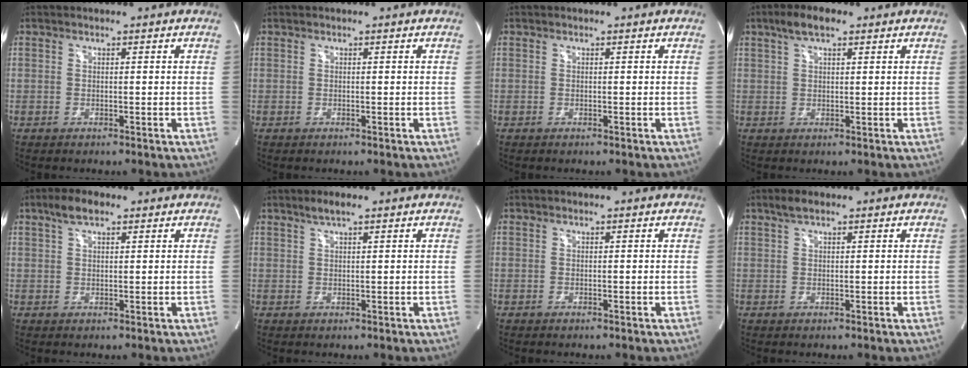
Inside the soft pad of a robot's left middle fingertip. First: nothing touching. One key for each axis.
{"total": 0.0}
{"total": 0.0}
{"total": 4.5, "fx": 2.8, "fy": 1.5, "fz": 3.2, "tx": -0.068, "ty": 0.017, "tz": 0.053}
{"total": 3.9, "fx": 2.5, "fy": 1.6, "fz": 2.6, "tx": -0.057, "ty": 0.014, "tz": 0.048}
{"total": 2.3, "fx": 1.7, "fy": 0.3, "fz": 1.6, "tx": -0.037, "ty": 0.006, "tz": 0.032}
{"total": 0.0}
{"total": 2.2, "fx": 1.5, "fy": 0.6, "fz": 1.4, "tx": -0.034, "ty": 0.013, "tz": 0.030}